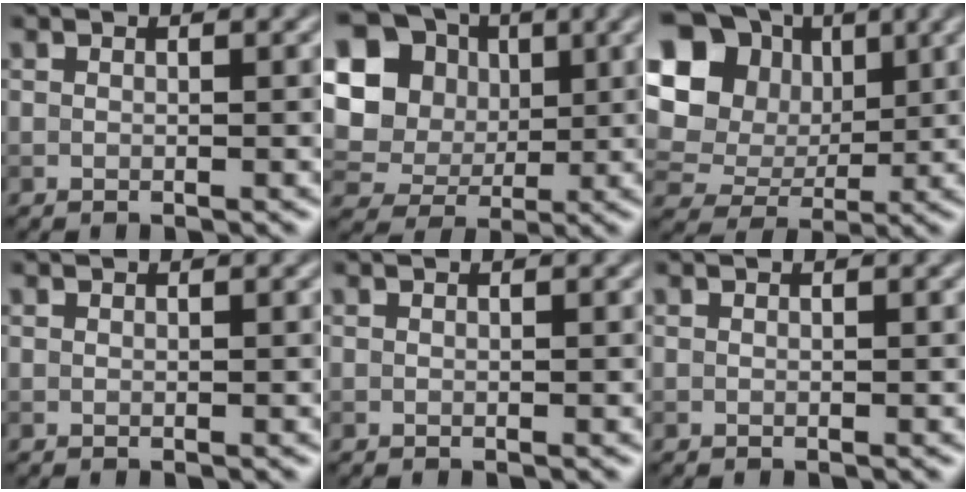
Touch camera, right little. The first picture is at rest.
{"total": 15.7, "force": [3.8, 14.1, 5.7], "torque": [-0.174, 0.022, 0.064]}
{"total": 14.2, "force": [4.2, 11.6, 6.9], "torque": [-0.183, 0.042, 0.071]}
{"total": 0.0}
{"total": 0.0}
{"total": 0.0}